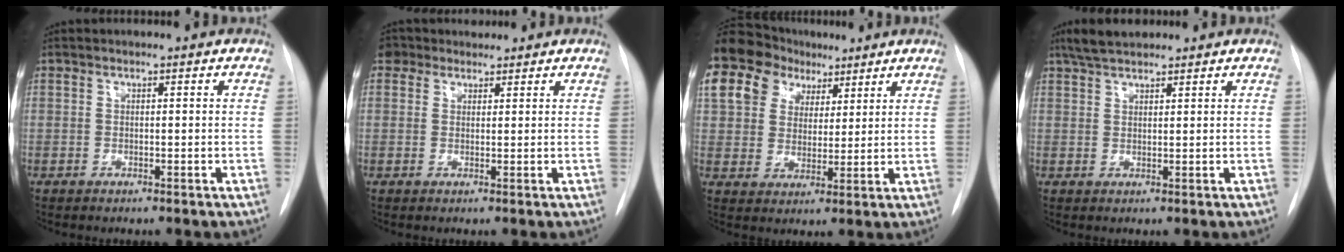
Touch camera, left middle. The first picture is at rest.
{"total": 3.3, "force": [2.6, 2.0, 0.0], "torque": [-0.003, 0.024, 0.042]}
{"total": 24.3, "force": [13.0, 17.9, 10.1], "torque": [-0.301, 0.101, 0.247]}
{"total": 4.6, "force": [3.8, 1.3, 2.2], "torque": [-0.051, 0.014, 0.070]}